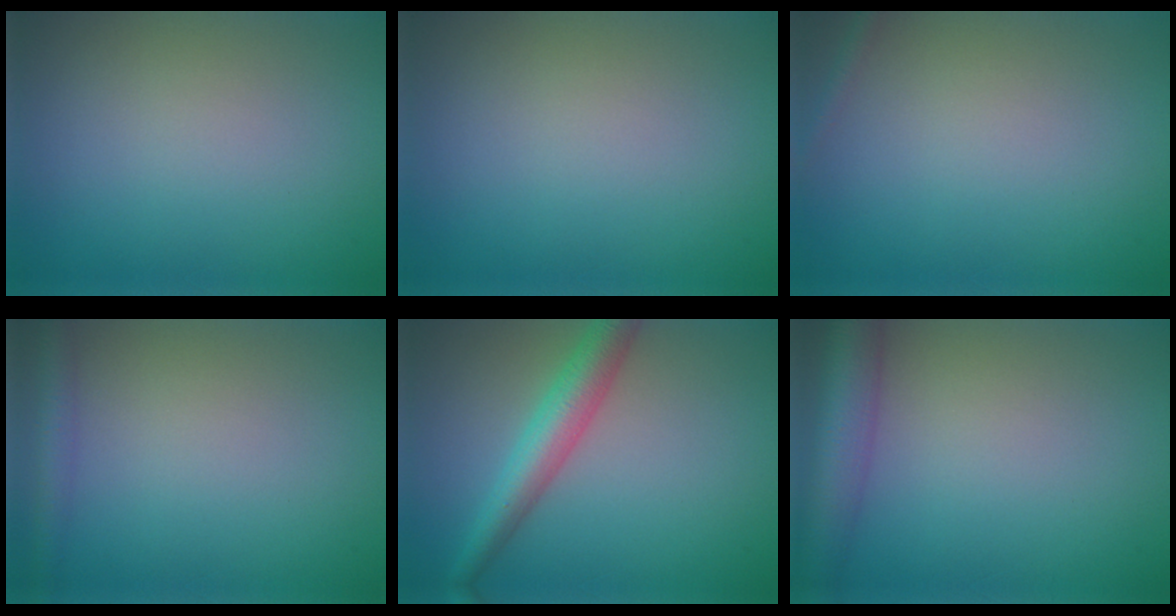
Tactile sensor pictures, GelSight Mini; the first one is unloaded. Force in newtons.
{"total": 0.0}
{"total": 0.8, "press": 0.8, "slide": 0.1}
{"total": 2.4, "press": 2.4, "slide": 0.1}
{"total": 4.5, "press": 4.5, "slide": 0.2}
{"total": 5.9, "press": 5.9, "slide": 0.4}